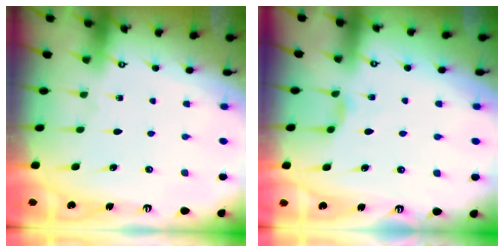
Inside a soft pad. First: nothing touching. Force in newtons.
{"total": 1.9, "press": 1.9, "slide": 0.4}